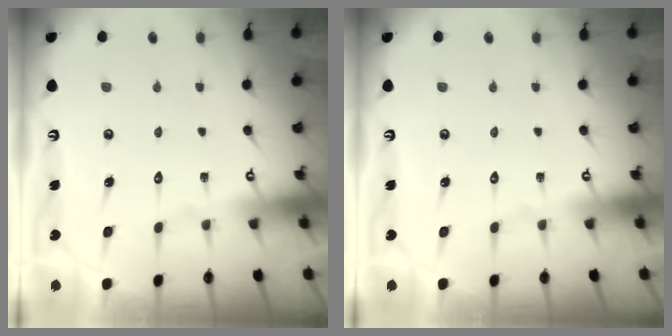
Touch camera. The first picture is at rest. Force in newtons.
{"total": 0.0}